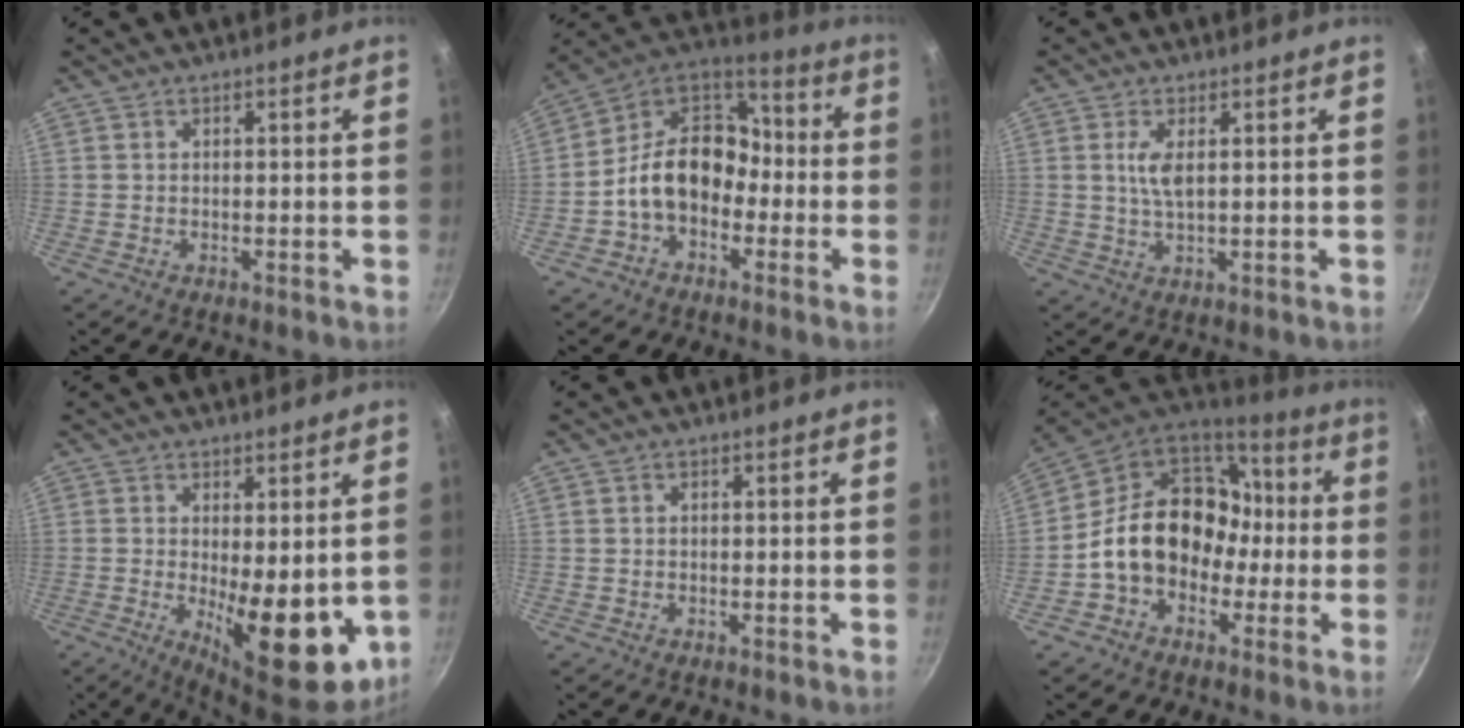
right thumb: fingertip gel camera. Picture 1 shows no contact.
{"total": 14.8, "force": [-3.7, 11.0, 9.2], "torque": [-0.109, 0.059, -0.087]}
{"total": 4.1, "force": [1.0, 1.5, 3.6], "torque": [-0.071, -0.005, 0.020]}
{"total": 13.1, "force": [-1.4, 5.1, 12.0], "torque": [-0.141, -0.015, -0.004]}
{"total": 0.5, "force": [0.1, 0.5, 0.2], "torque": [0.000, 0.004, 0.001]}
{"total": 19.9, "force": [-1.6, 15.6, 12.2], "torque": [-0.166, 0.066, -0.028]}